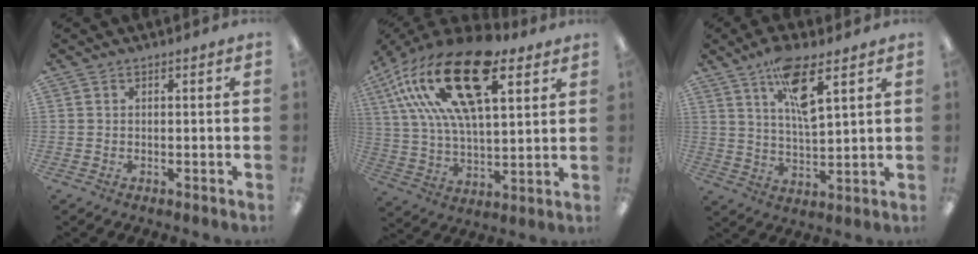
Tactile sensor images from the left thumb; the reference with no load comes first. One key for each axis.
{"total": 26.7, "fx": 13.4, "fy": 12.2, "fz": 19.5, "tx": -0.358, "ty": -0.054, "tz": 0.228}
{"total": 11.4, "fx": 6.7, "fy": 3.6, "fz": 8.5, "tx": -0.137, "ty": -0.029, "tz": 0.114}